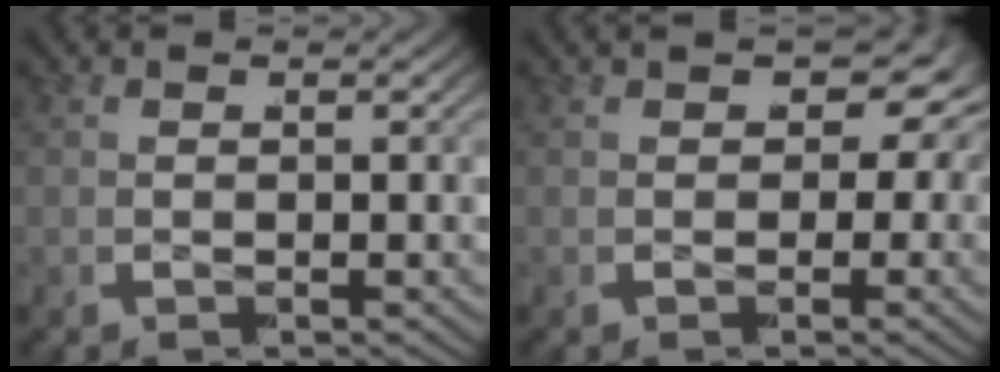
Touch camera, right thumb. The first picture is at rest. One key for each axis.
{"total": 6.3, "fx": 0.6, "fy": 3.7, "fz": 5.1, "tx": -0.061, "ty": -0.007, "tz": 0.012}